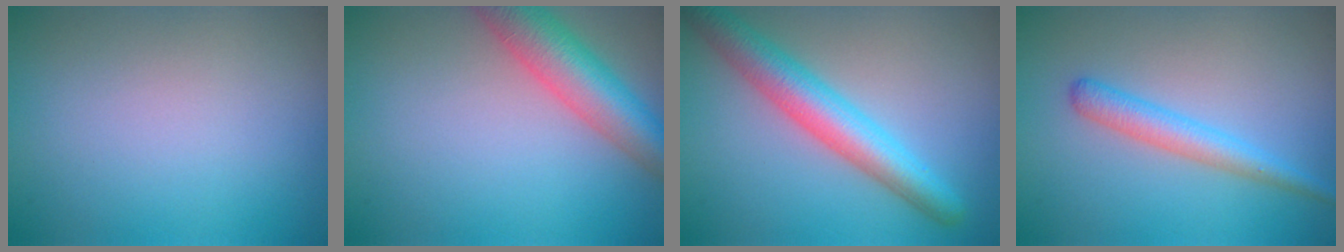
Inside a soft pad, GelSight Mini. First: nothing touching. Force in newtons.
{"total": 6.5, "press": 6.5, "slide": 0.5}
{"total": 5.6, "press": 5.6, "slide": 0.1}
{"total": 2.8, "press": 2.8, "slide": 0.0}